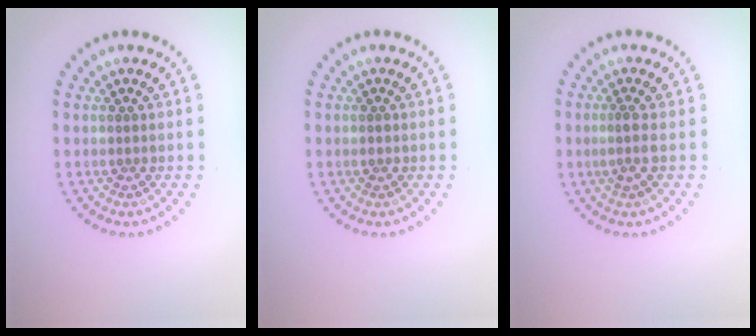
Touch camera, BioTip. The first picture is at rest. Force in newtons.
{"total": 0.8, "press": 0.8, "slide": 0.0}
{"total": 1.6, "press": 1.2, "slide": 1.1}